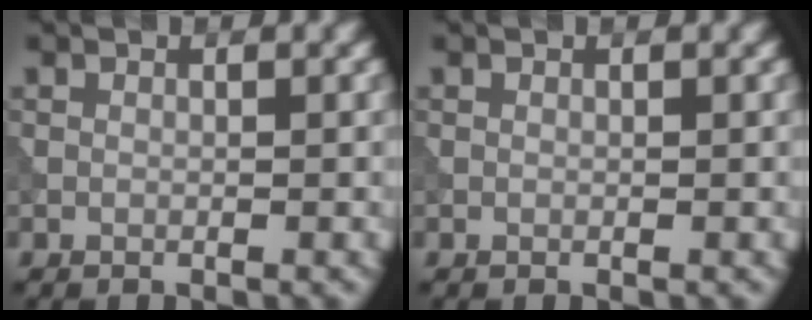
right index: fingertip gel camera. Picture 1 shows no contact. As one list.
[{"total": 0.0}]